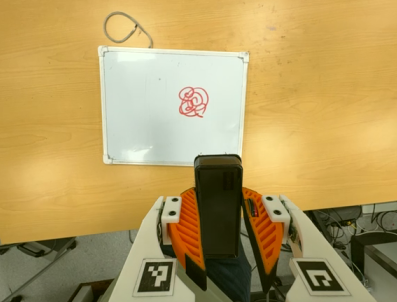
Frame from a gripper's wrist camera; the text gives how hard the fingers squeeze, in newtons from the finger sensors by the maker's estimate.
{"total": 8.0, "left": 7.1, "right": 9.0}